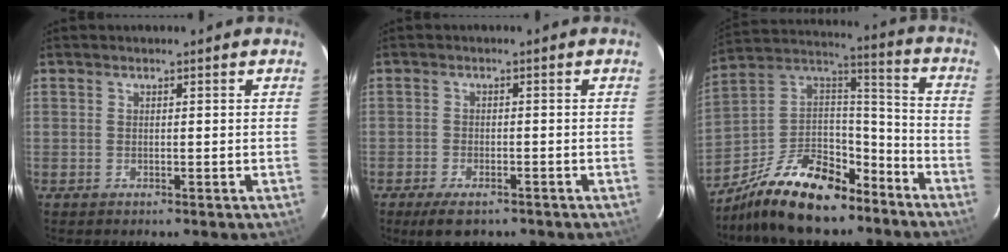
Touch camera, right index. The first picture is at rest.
{"total": 5.6, "force": [-4.1, 2.3, 3.0], "torque": [-0.072, -0.015, -0.066]}
{"total": 21.5, "force": [-15.2, 10.2, 11.3], "torque": [-0.232, 0.032, -0.243]}